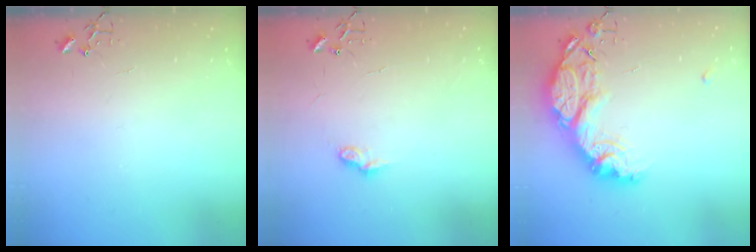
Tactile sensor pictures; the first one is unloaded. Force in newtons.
{"total": 6.9, "press": 6.9, "slide": 0.2}
{"total": 20.5, "press": 20.5, "slide": 1.5}